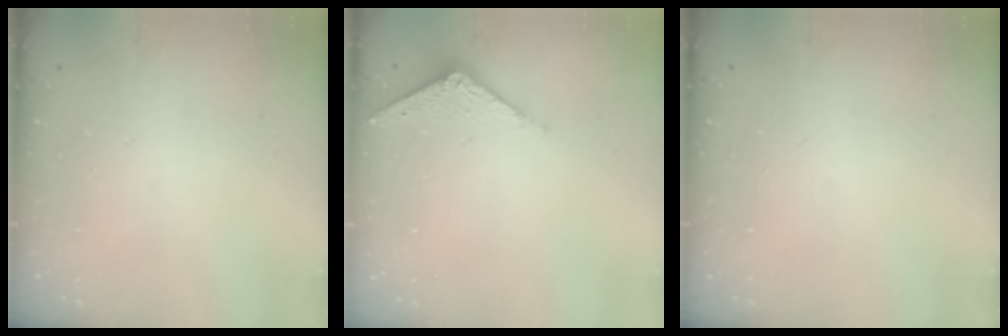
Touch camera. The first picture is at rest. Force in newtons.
{"total": 5.2, "press": 5.2, "slide": 0.5}
{"total": 0.0}